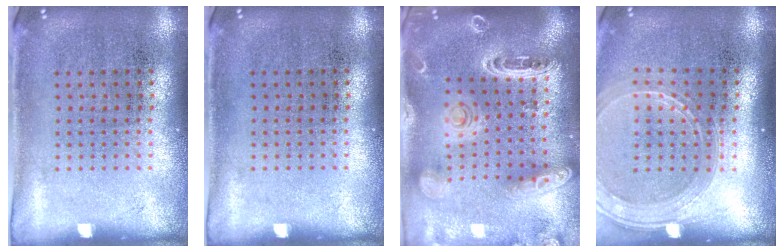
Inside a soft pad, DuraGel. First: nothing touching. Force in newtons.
{"total": 0.0}
{"total": 2.3, "press": 2.1, "slide": 0.9}
{"total": 1.9, "press": 1.7, "slide": 0.8}